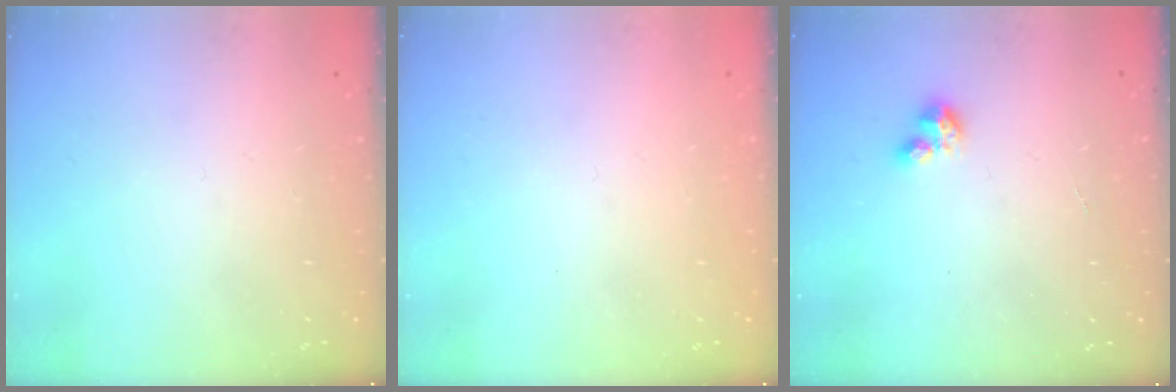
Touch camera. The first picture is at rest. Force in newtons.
{"total": 0.7, "press": 0.6, "slide": 0.3}
{"total": 2.6, "press": 2.6, "slide": 0.2}